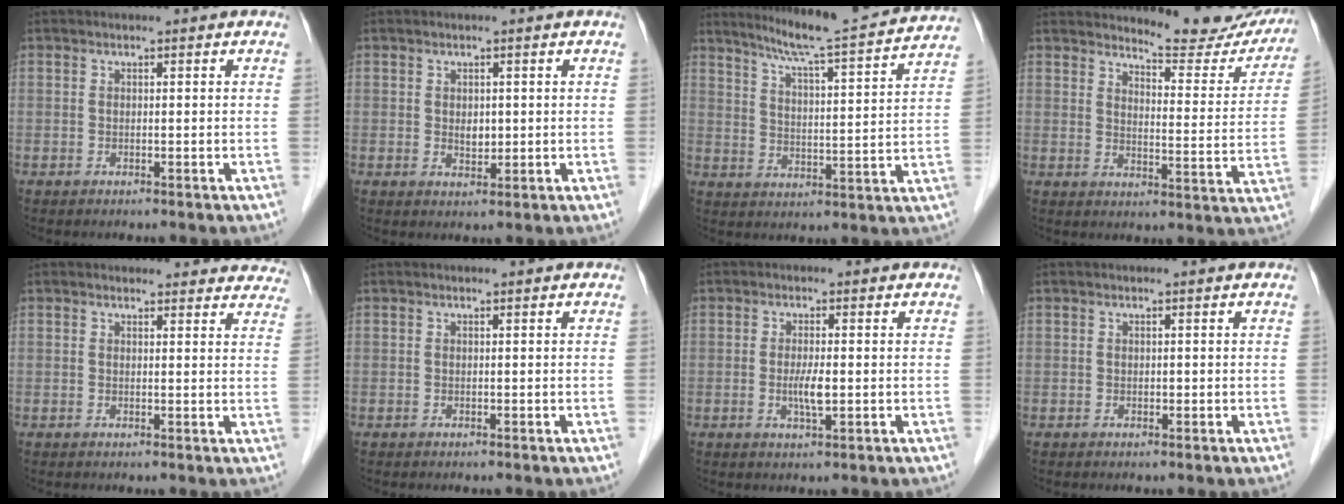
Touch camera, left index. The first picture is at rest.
{"total": 1.9, "force": [0.3, 1.3, 1.4], "torque": [-0.023, -0.002, 0.008]}
{"total": 16.9, "force": [15.4, -0.6, 7.0], "torque": [-0.115, -0.020, 0.207]}
{"total": 14.8, "force": [14.2, 2.5, 3.3], "torque": [-0.026, -0.061, 0.157]}
{"total": 10.4, "force": [9.9, 3.0, 1.1], "torque": [0.030, -0.002, 0.078]}
{"total": 0.0}
{"total": 3.0, "force": [-0.3, 0.5, 2.9], "torque": [-0.059, -0.004, -0.005]}
{"total": 0.0}